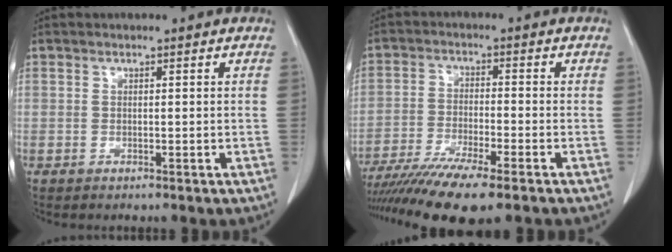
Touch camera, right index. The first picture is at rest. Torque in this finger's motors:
{"motor_torque": [1.12, -1.02, 0.45, 0.14]}